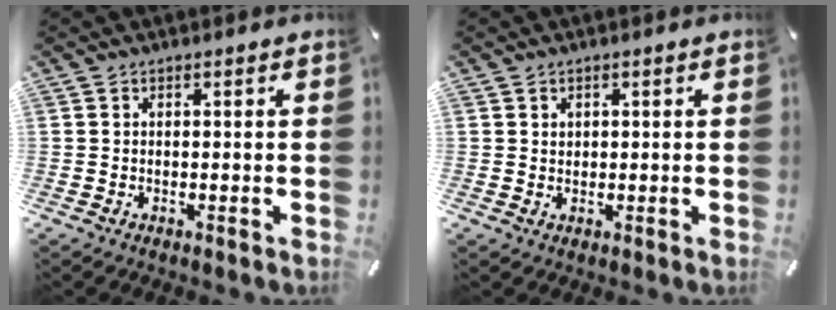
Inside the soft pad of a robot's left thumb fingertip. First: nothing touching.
{"total": 1.3, "force": [0.6, 1.1, 0.2], "torque": [0.004, -0.001, 0.009]}